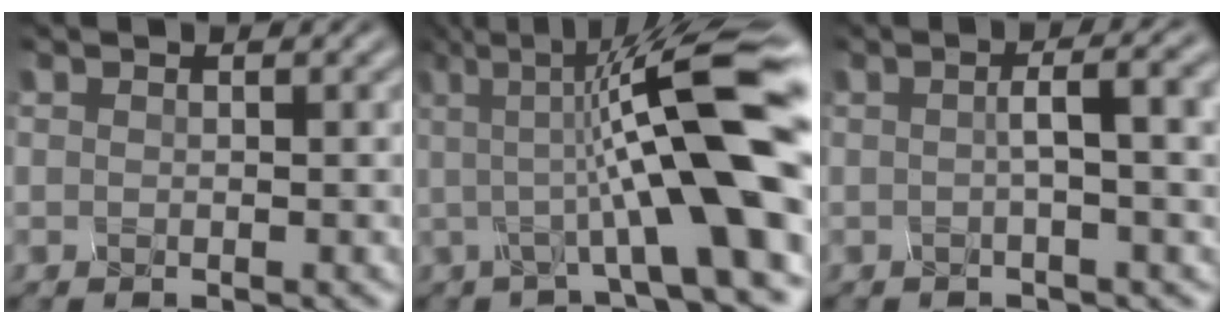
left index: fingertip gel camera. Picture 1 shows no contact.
{"total": 11.8, "force": [0.3, 2.2, 11.6], "torque": [-0.152, 0.018, -0.006]}
{"total": 6.0, "force": [1.0, 1.9, 5.6], "torque": [-0.050, 0.023, -0.003]}